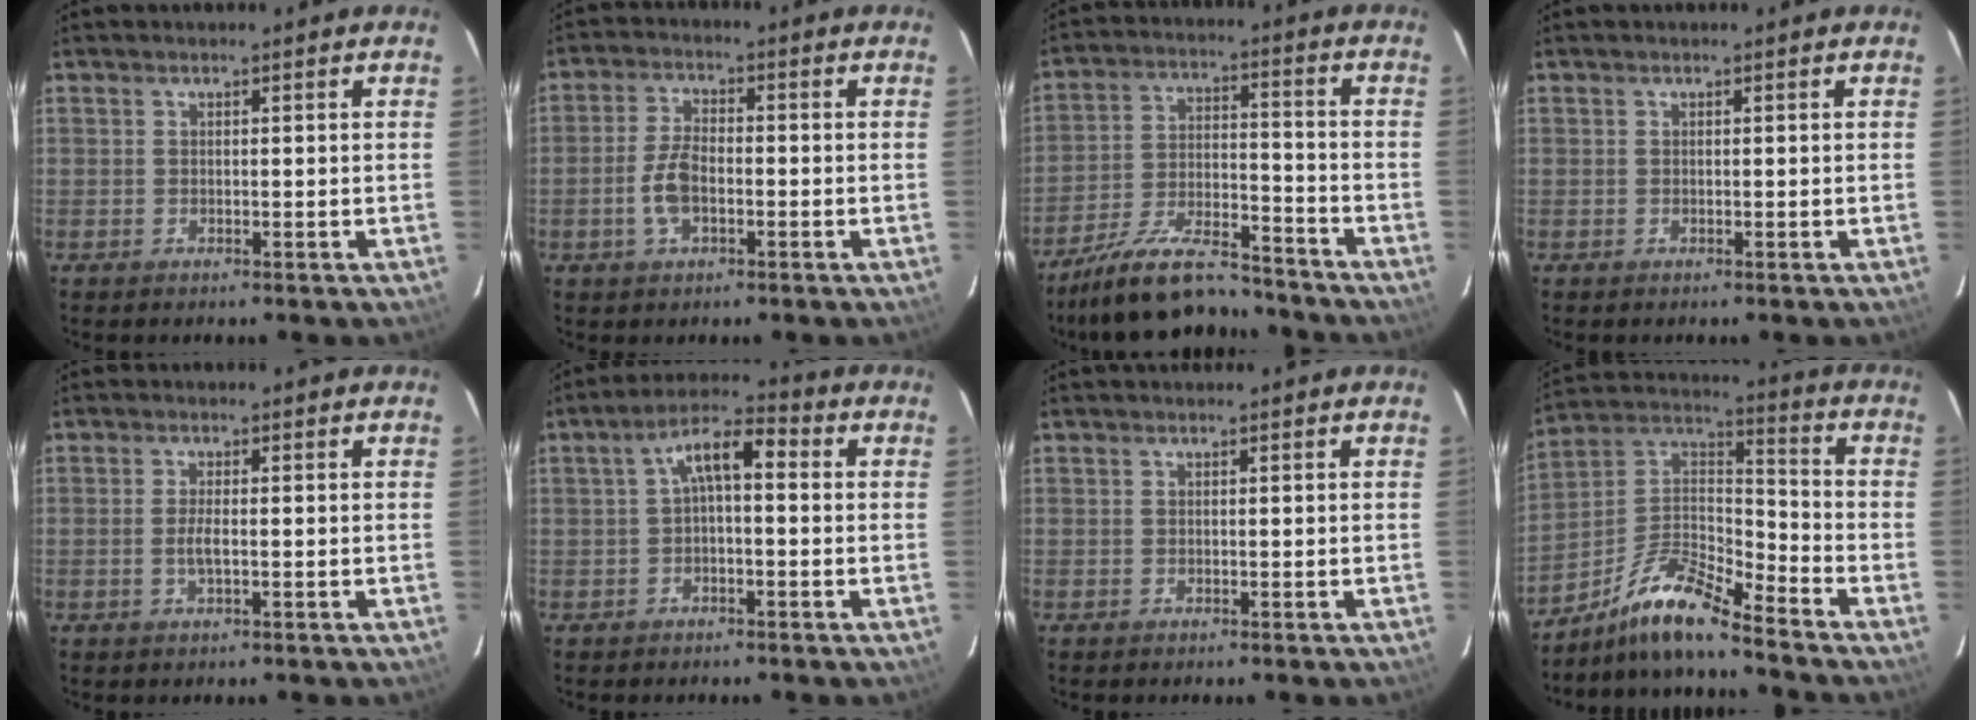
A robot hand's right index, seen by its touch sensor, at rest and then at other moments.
{"total": 6.0, "force": [-1.8, 3.2, 4.8], "torque": [-0.103, 0.005, -0.032]}
{"total": 17.7, "force": [-15.3, 4.1, 7.9], "torque": [-0.161, -0.015, -0.247]}
{"total": 0.0}
{"total": 2.1, "force": [-0.5, 0.4, 2.0], "torque": [-0.040, -0.005, -0.008]}
{"total": 6.4, "force": [0.1, 2.7, 5.8], "torque": [-0.110, 0.027, 0.001]}
{"total": 0.0}
{"total": 12.0, "force": [-9.9, 1.5, 6.5], "torque": [-0.148, 0.022, -0.199]}